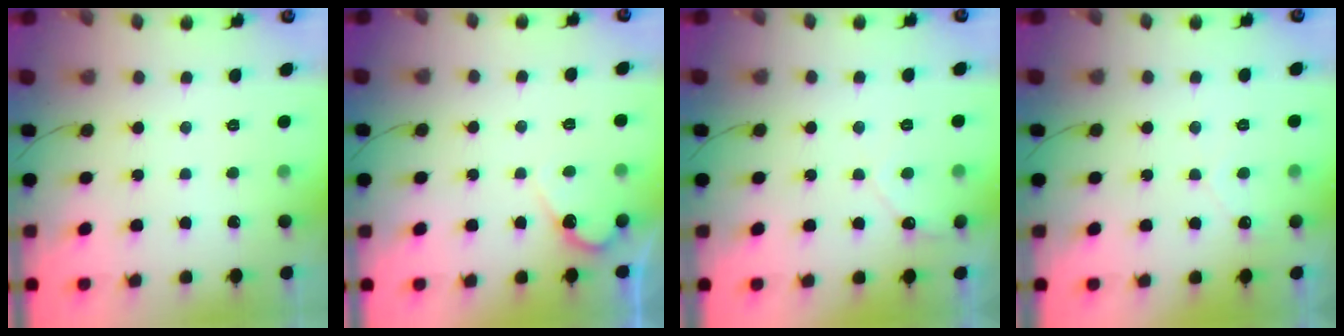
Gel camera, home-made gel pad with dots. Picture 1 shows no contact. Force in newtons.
{"total": 4.0, "press": 4.0, "slide": 0.2}
{"total": 4.5, "press": 4.5, "slide": 0.4}
{"total": 2.2, "press": 2.2, "slide": 0.1}